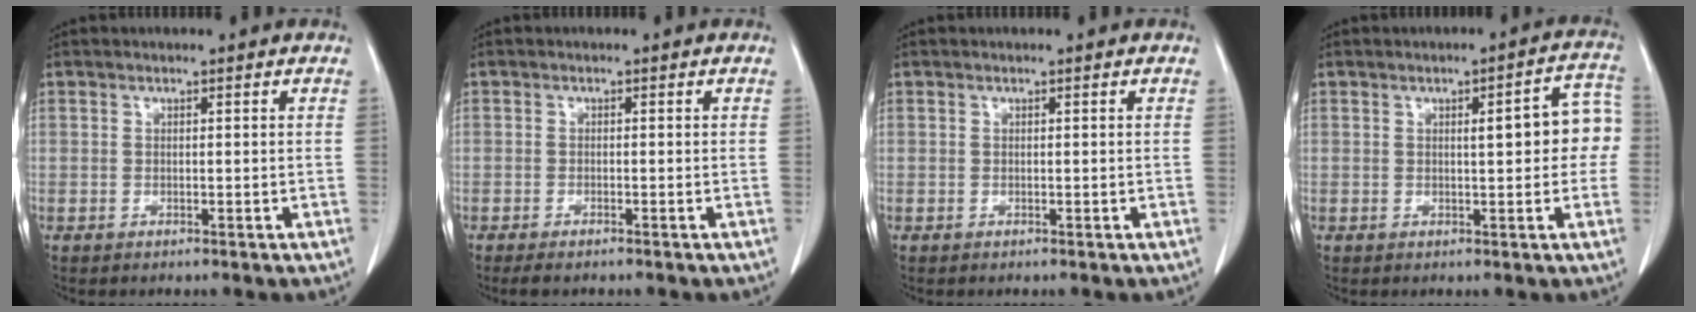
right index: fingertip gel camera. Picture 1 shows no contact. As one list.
[{"total": 1.5, "force": [-1.2, 0.4, 0.9], "torque": [-0.018, -0.004, -0.018]}, {"total": 0.0}, {"total": 7.7, "force": [0.8, 1.9, 7.4], "torque": [-0.088, 0.028, 0.007]}]